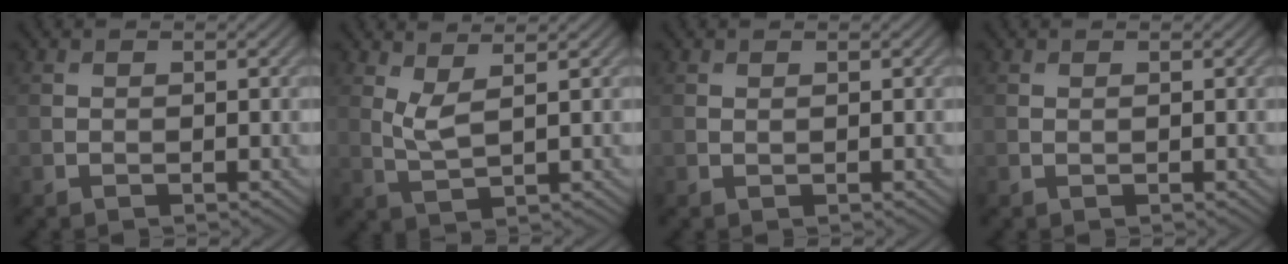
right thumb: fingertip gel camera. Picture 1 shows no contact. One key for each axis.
{"total": 3.0, "fx": 1.6, "fy": 0.7, "fz": 2.5, "tx": -0.061, "ty": -0.004, "tz": 0.038}
{"total": 0.0}
{"total": 0.0}